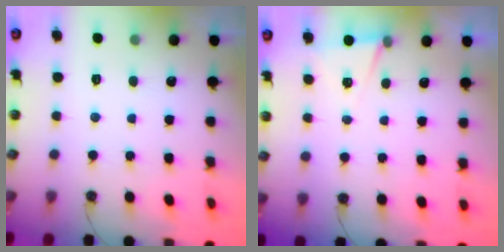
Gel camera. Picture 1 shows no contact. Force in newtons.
{"total": 4.9, "press": 2.0, "slide": 4.4}